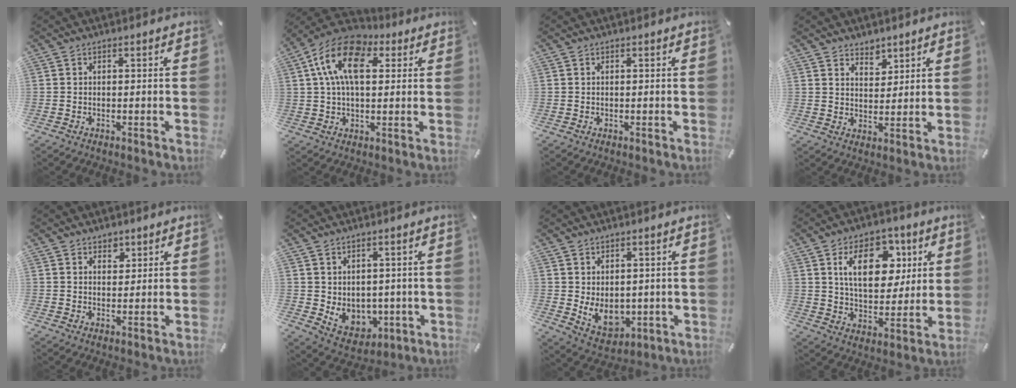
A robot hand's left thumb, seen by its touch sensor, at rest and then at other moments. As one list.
[{"total": 14.6, "force": [4.5, 9.0, 10.6], "torque": [-0.204, 0.005, 0.079]}, {"total": 0.0}, {"total": 4.2, "force": [3.3, 2.6, -0.4], "torque": [0.019, -0.024, 0.058]}, {"total": 2.7, "force": [1.6, 2.1, 0.3], "torque": [0.013, -0.007, 0.025]}, {"total": 6.6, "force": [1.1, 6.1, 2.2], "torque": [-0.025, -0.018, 0.028]}, {"total": 8.5, "force": [0.4, 6.7, 5.2], "torque": [-0.093, -0.007, 0.013]}, {"total": 15.8, "force": [5.9, 10.0, 10.7], "torque": [-0.168, 0.001, 0.103]}]